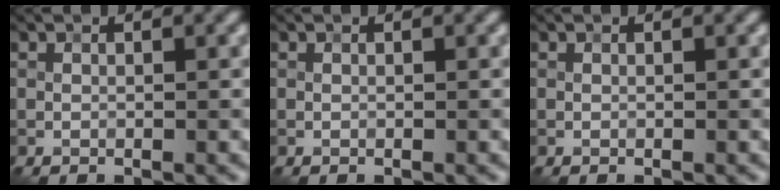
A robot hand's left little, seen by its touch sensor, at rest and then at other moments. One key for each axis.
{"total": 0.0}
{"total": 0.0}